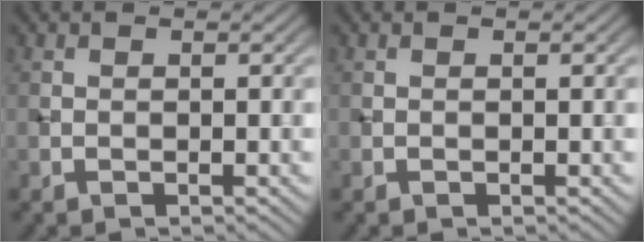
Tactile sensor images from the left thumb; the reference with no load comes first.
{"total": 0.0}